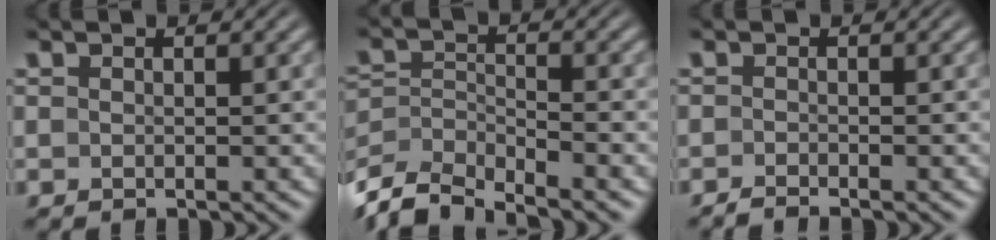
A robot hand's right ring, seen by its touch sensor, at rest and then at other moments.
{"total": 7.5, "force": [-5.0, 4.5, 3.4], "torque": [-0.089, -0.048, -0.066]}
{"total": 1.4, "force": [-1.4, -0.1, 0.1], "torque": [0.004, -0.002, -0.026]}